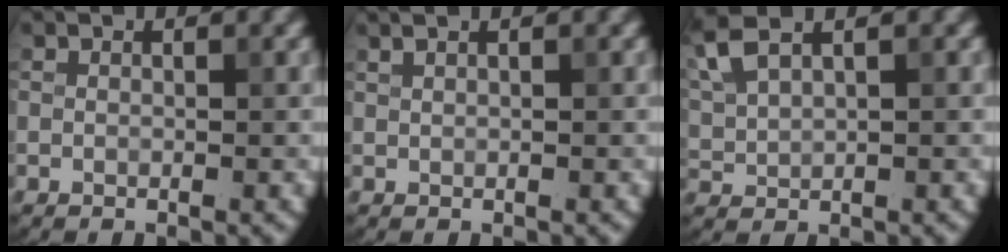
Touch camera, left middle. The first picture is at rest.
{"total": 1.5, "force": [1.0, 0.6, 0.9], "torque": [-0.010, 0.001, 0.008]}
{"total": 4.4, "force": [2.9, 1.5, 2.9], "torque": [-0.084, 0.021, 0.056]}